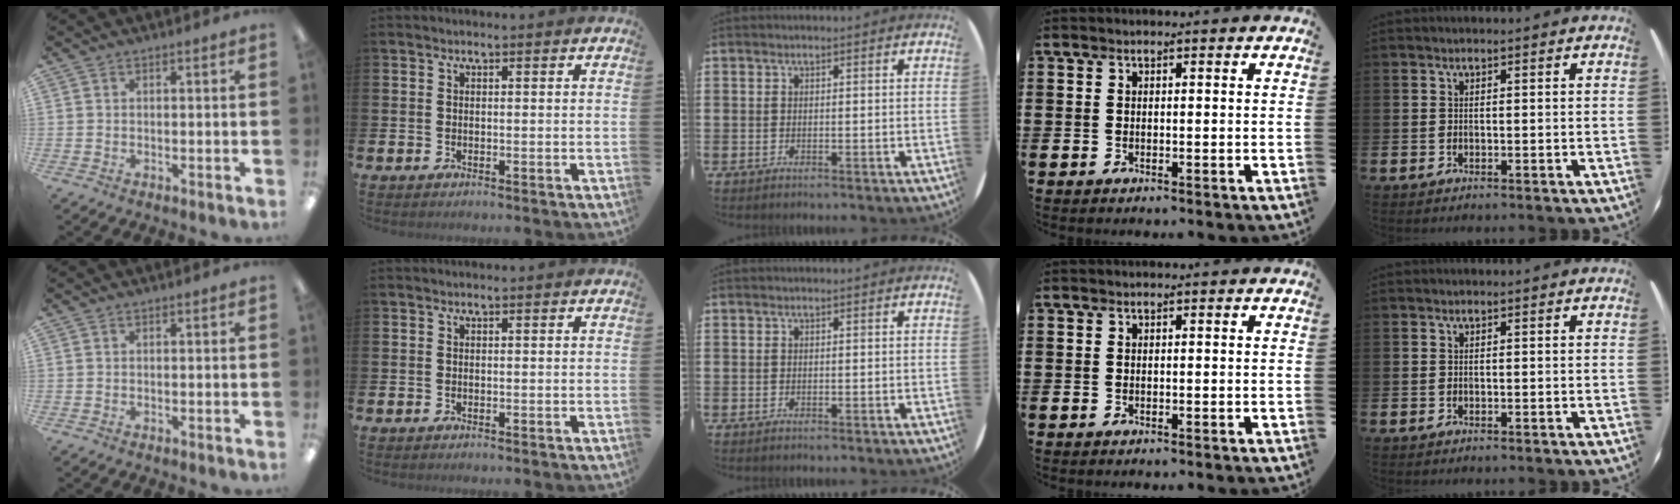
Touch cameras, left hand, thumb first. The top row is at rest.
{}